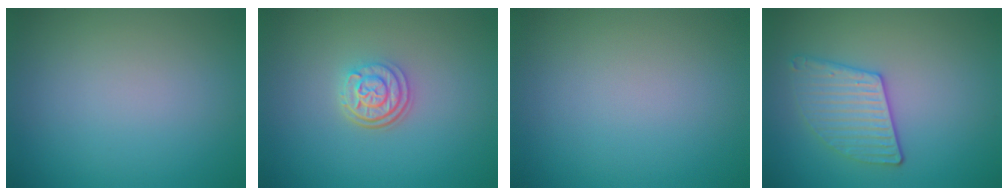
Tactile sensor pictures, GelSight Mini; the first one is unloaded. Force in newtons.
{"total": 3.1, "press": 2.5, "slide": 1.8}
{"total": 0.0}
{"total": 2.9, "press": 2.9, "slide": 0.6}